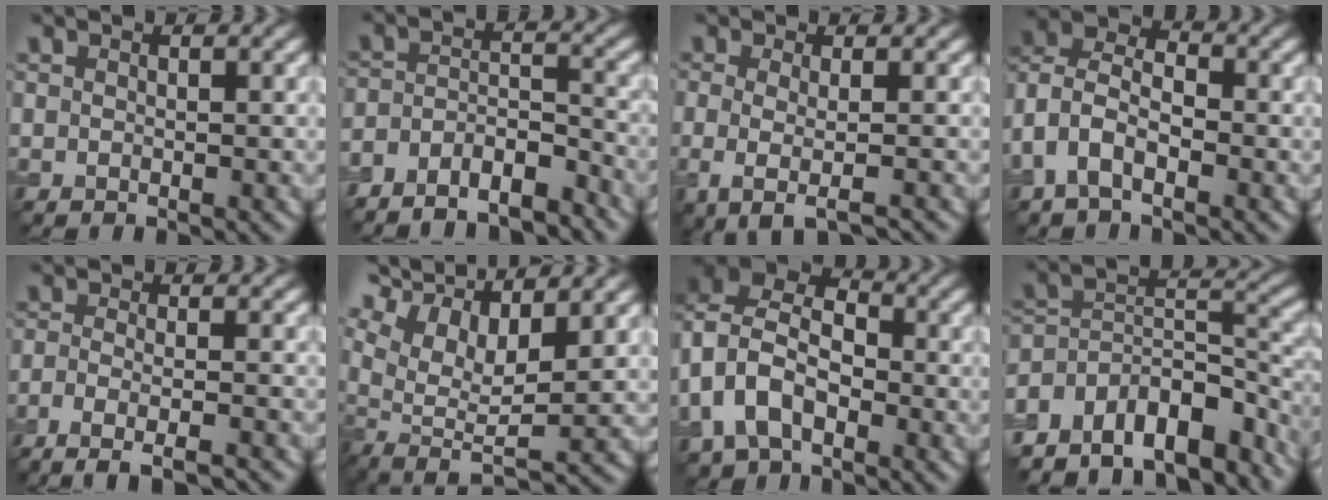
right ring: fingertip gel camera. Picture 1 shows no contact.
{"total": 6.4, "force": [-5.5, 1.7, 2.7], "torque": [-0.048, -0.005, -0.095]}
{"total": 3.0, "force": [-0.6, 0.9, 2.8], "torque": [-0.047, -0.007, -0.010]}
{"total": 5.2, "force": [-2.0, 3.1, 3.6], "torque": [-0.081, 0.011, -0.053]}
{"total": 5.9, "force": [-4.3, 1.4, 3.9], "torque": [-0.058, -0.018, -0.061]}
{"total": 10.7, "force": [6.2, 3.8, 7.9], "torque": [-0.157, 0.014, 0.110]}
{"total": 9.9, "force": [-2.3, 7.1, 6.6], "torque": [-0.139, 0.005, -0.056]}
{"total": 11.9, "force": [-9.1, 5.7, 5.1], "torque": [-0.098, 0.017, -0.145]}